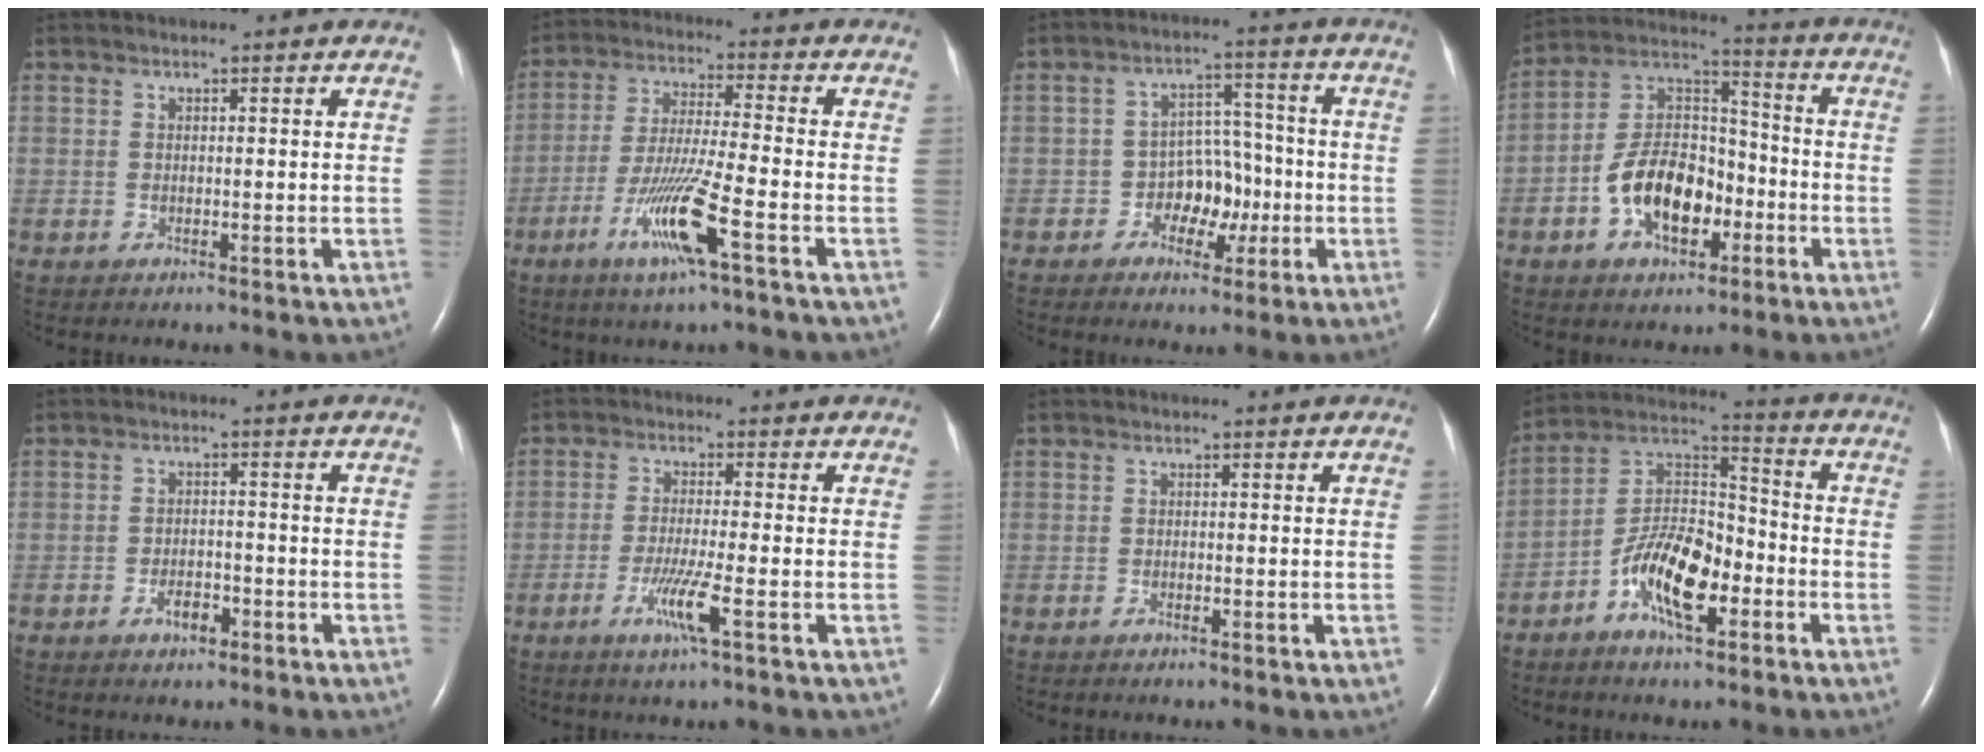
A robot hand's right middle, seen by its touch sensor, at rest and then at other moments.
{"total": 10.5, "force": [-4.9, -0.4, 9.3], "torque": [-0.185, -0.018, -0.097]}
{"total": 6.3, "force": [-2.1, 4.5, 3.9], "torque": [-0.059, 0.023, -0.034]}
{"total": 12.6, "force": [-4.7, 6.9, 9.5], "torque": [-0.192, 0.027, -0.081]}
{"total": 2.9, "force": [-1.8, 1.3, 1.9], "torque": [-0.036, 0.003, -0.031]}
{"total": 5.2, "force": [-2.3, -0.5, 4.6], "torque": [-0.094, -0.014, -0.046]}
{"total": 0.6, "force": [-0.4, 0.0, 0.4], "torque": [-0.012, -0.001, -0.006]}
{"total": 11.7, "force": [-5.4, 4.4, 9.5], "torque": [-0.186, 0.017, -0.099]}